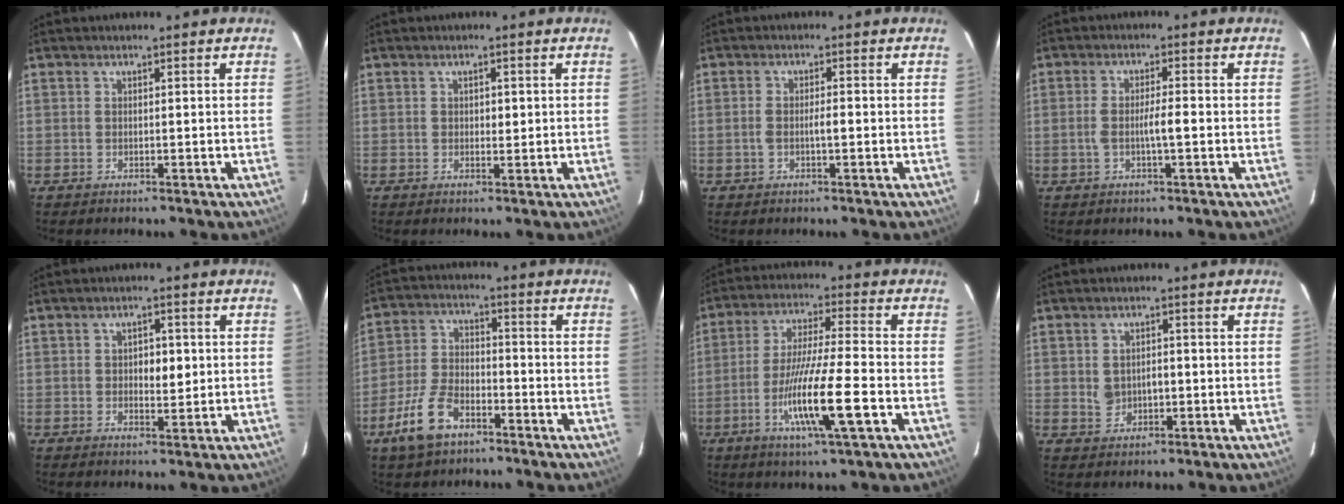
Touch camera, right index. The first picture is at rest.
{"total": 1.6, "force": [0.3, 0.8, 1.3], "torque": [-0.018, 0.001, 0.004]}
{"total": 2.3, "force": [-0.5, 0.4, 2.2], "torque": [-0.042, 0.004, -0.009]}
{"total": 3.6, "force": [-0.7, 0.3, 3.5], "torque": [-0.064, 0.001, -0.012]}
{"total": 3.6, "force": [0.3, 1.8, 3.1], "torque": [-0.044, 0.002, 0.008]}
{"total": 9.4, "force": [-5.7, 4.8, 5.7], "torque": [-0.136, 0.004, -0.107]}
{"total": 13.0, "force": [-4.4, 0.1, 12.2], "torque": [-0.232, -0.018, -0.082]}
{"total": 3.5, "force": [-0.2, 2.6, 2.2], "torque": [-0.036, 0.006, 0.007]}